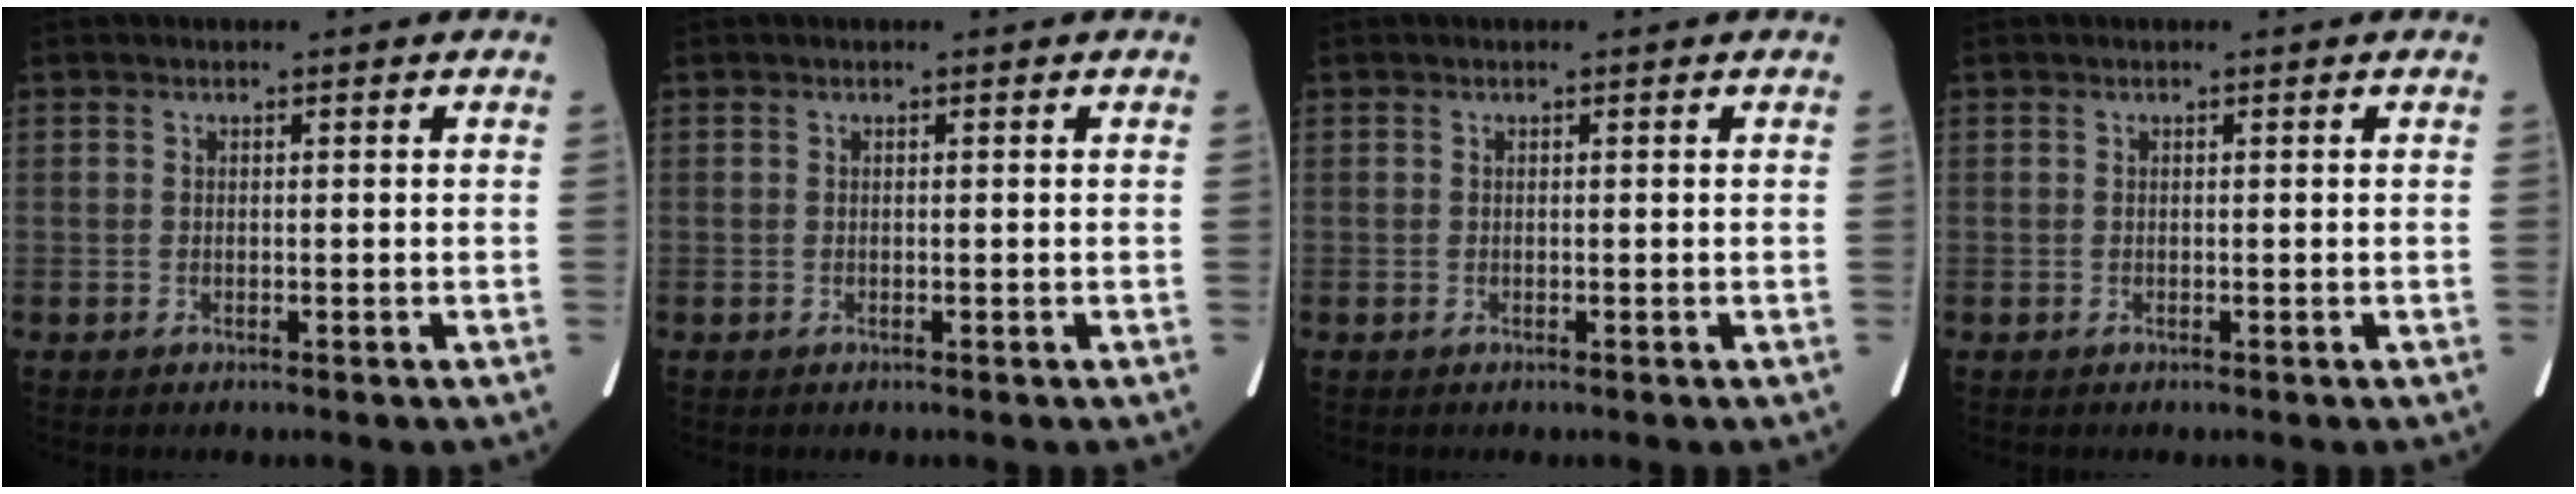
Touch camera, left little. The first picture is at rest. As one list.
[{"total": 0.0}, {"total": 0.0}, {"total": 0.0}]